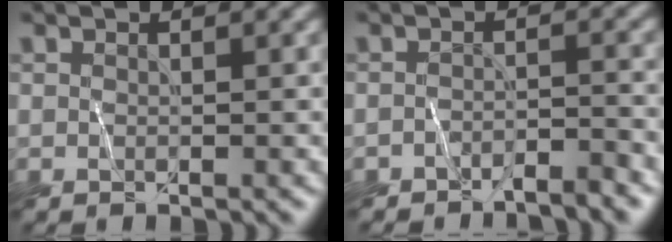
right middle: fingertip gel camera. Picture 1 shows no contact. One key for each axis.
{"total": 2.3, "fx": -2.3, "fy": 0.1, "fz": 0.6, "tx": -0.006, "ty": 0.005, "tz": -0.036}